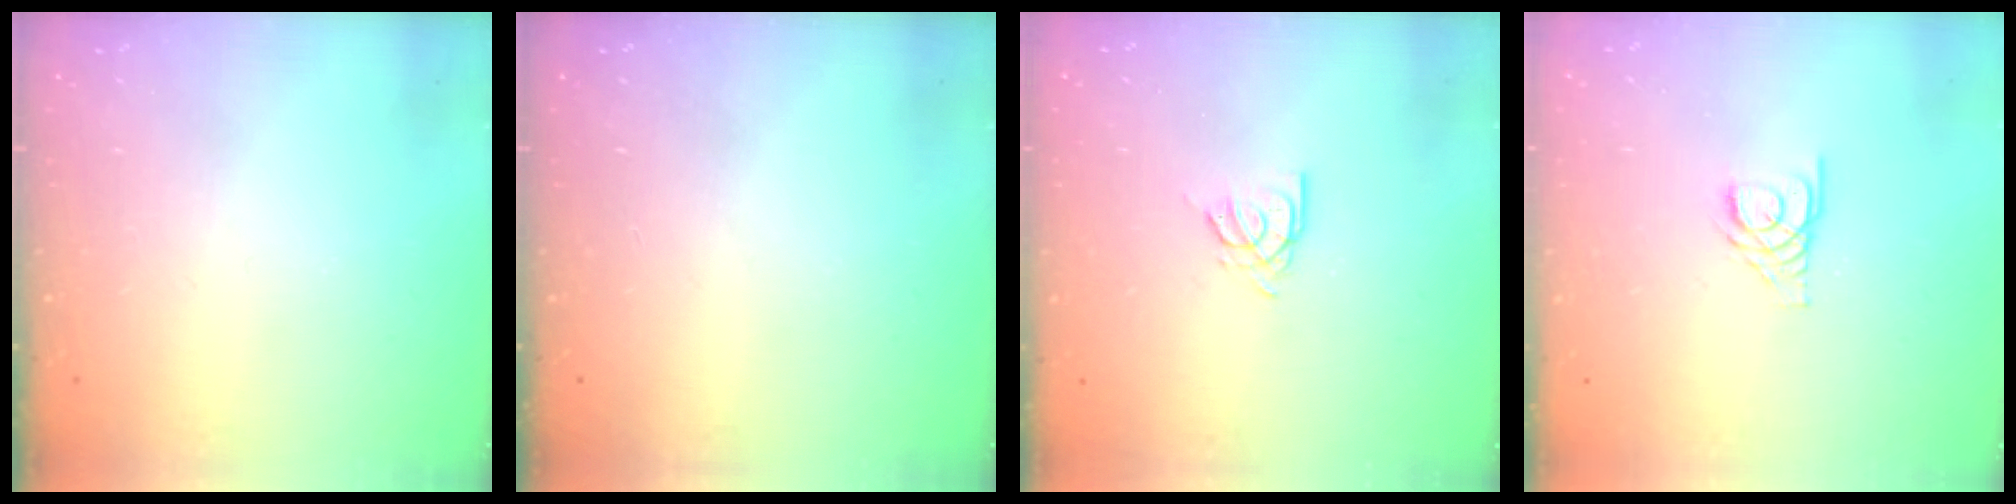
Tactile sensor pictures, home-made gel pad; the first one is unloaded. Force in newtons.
{"total": 0.0}
{"total": 4.0, "press": 4.0, "slide": 0.1}
{"total": 3.3, "press": 3.3, "slide": 0.3}